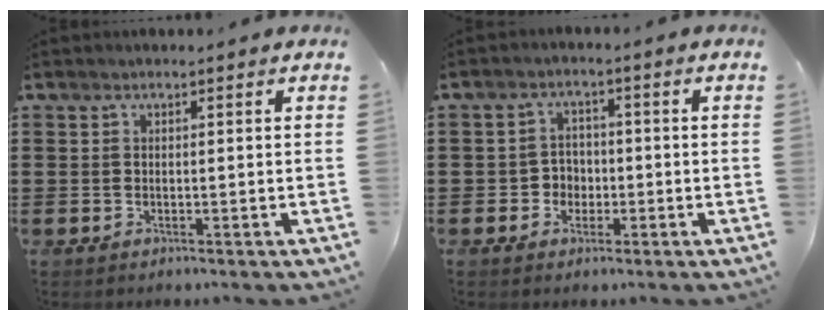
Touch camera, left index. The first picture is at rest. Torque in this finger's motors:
{"motor_torque": [0.08, 0.12, 0.07, 0.00]}